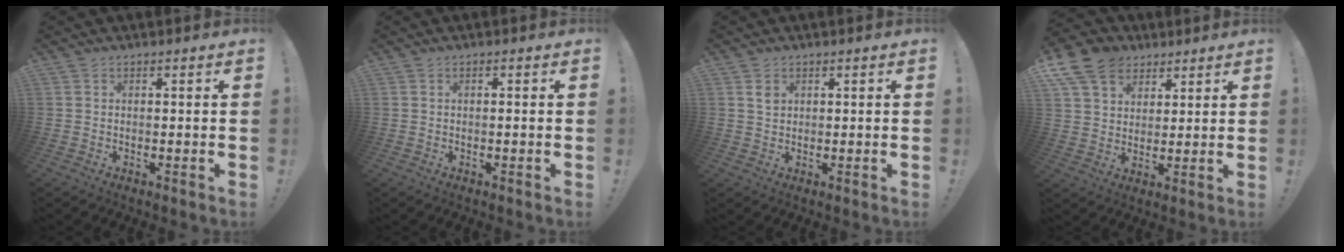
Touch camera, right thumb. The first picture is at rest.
{"total": 0.6, "force": [-0.2, -0.2, 0.5], "torque": [-0.010, -0.001, -0.005]}
{"total": 2.7, "force": [1.2, 2.1, 1.1], "torque": [-0.002, -0.006, 0.019]}
{"total": 12.8, "force": [6.9, 9.4, 5.1], "torque": [-0.082, -0.037, 0.140]}